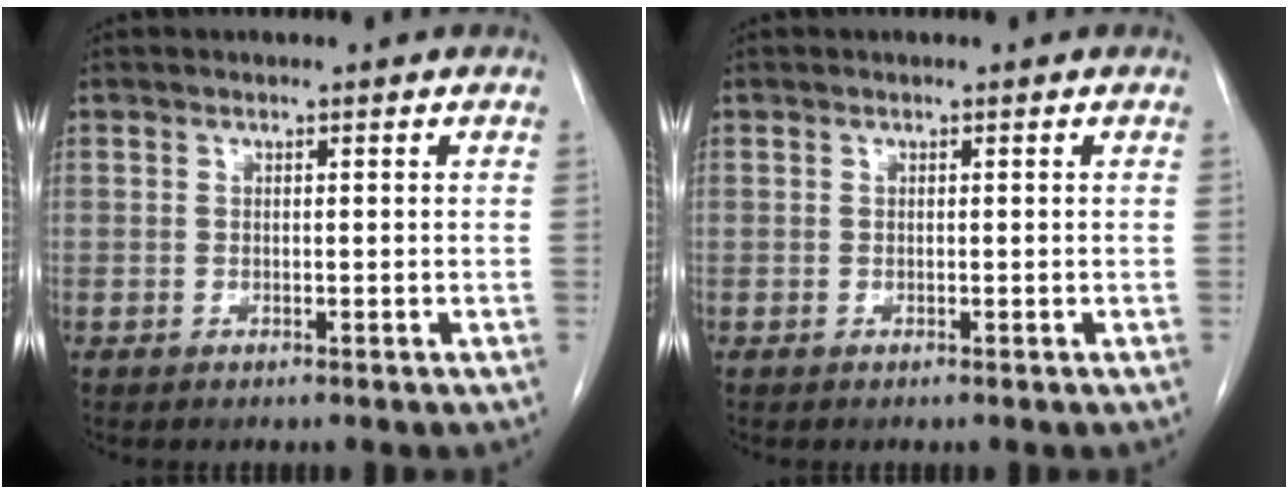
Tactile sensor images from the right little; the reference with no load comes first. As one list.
[{"total": 0.0}]